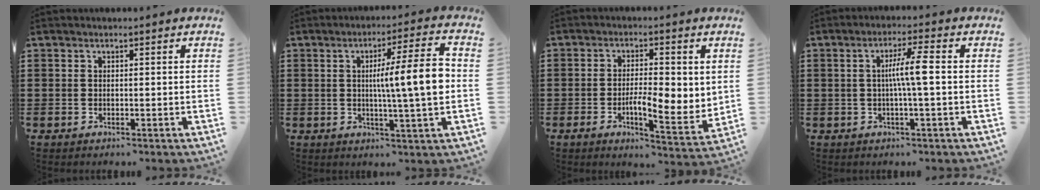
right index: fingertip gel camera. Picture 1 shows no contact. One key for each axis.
{"total": 10.4, "fx": 0.7, "fy": 0.8, "fz": 10.3, "tx": -0.162, "ty": -0.008, "tz": 0.000}
{"total": 5.9, "fx": -0.4, "fy": 2.4, "fz": 5.4, "tx": -0.091, "ty": -0.002, "tz": -0.011}
{"total": 5.1, "fx": -0.1, "fy": 0.1, "fz": 5.1, "tx": -0.094, "ty": 0.000, "tz": -0.008}